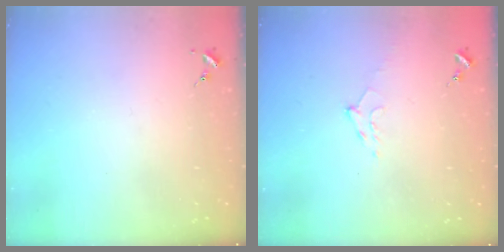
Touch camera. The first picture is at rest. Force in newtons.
{"total": 9.4, "press": 9.4, "slide": 0.9}